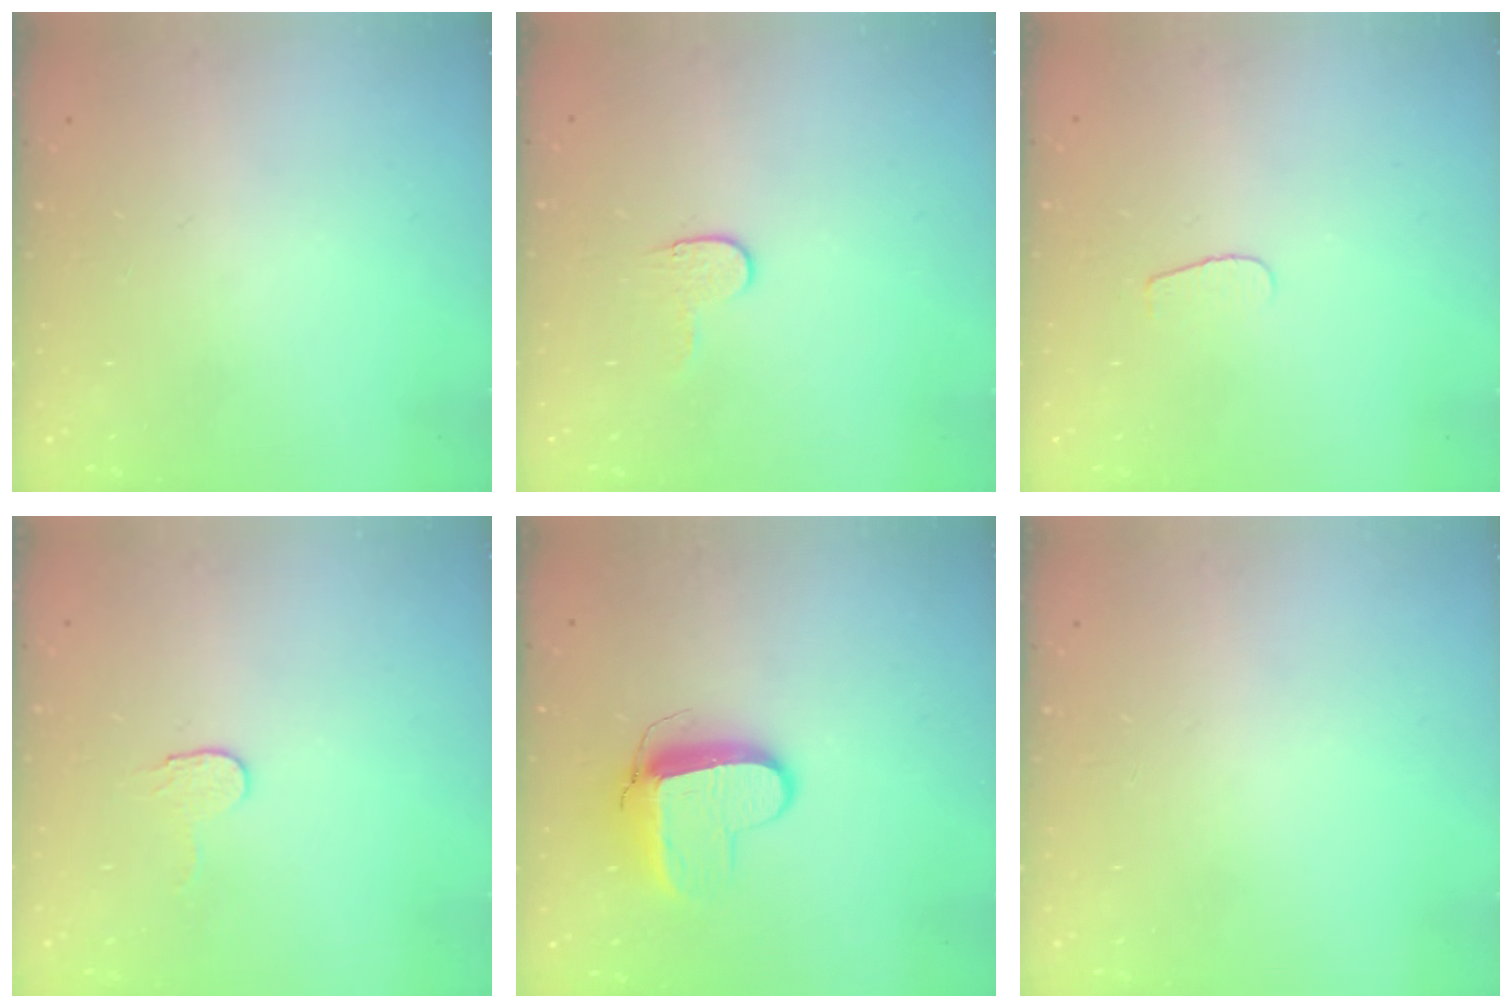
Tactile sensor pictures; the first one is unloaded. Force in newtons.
{"total": 3.8, "press": 3.8, "slide": 0.3}
{"total": 3.7, "press": 3.6, "slide": 0.4}
{"total": 3.2, "press": 3.2, "slide": 0.3}
{"total": 8.9, "press": 8.8, "slide": 1.0}
{"total": 0.0}